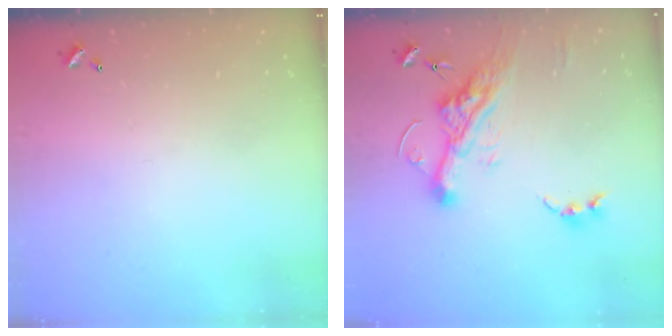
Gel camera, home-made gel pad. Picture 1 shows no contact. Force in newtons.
{"total": 12.9, "press": 12.8, "slide": 1.9}